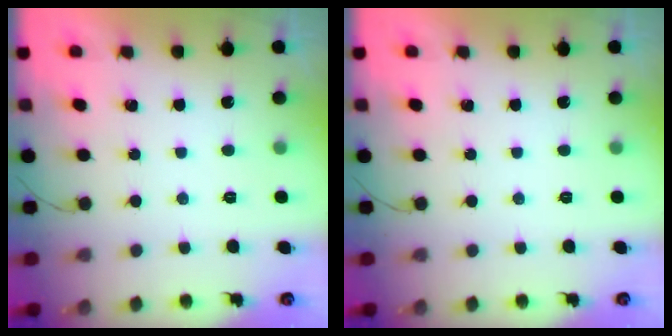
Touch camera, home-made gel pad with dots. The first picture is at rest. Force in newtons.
{"total": 0.0}